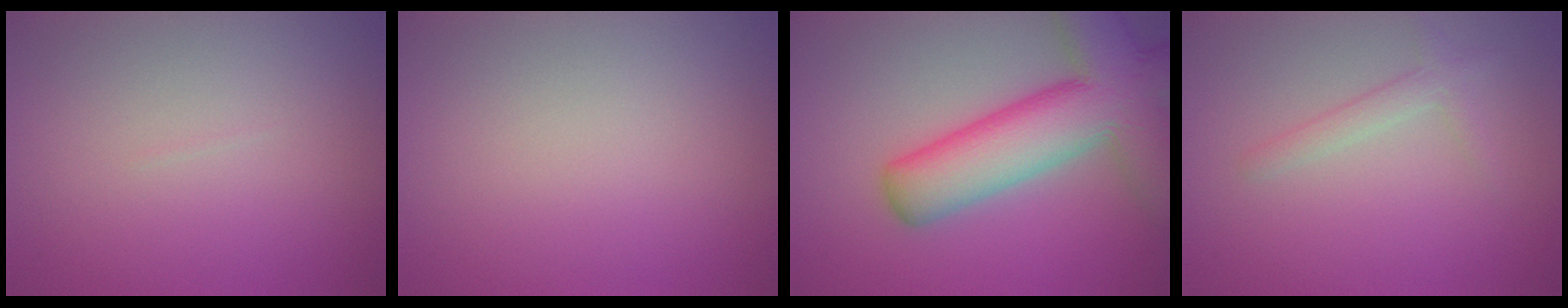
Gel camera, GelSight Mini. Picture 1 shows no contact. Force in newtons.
{"total": 0.0}
{"total": 11.3, "press": 11.2, "slide": 0.8}
{"total": 1.7, "press": 1.7, "slide": 0.1}